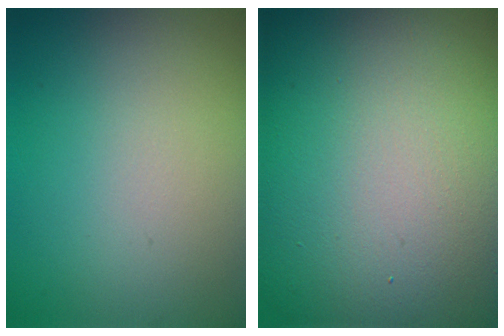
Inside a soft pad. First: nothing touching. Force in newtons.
{"total": 22.8, "press": 22.8, "slide": 1.0}